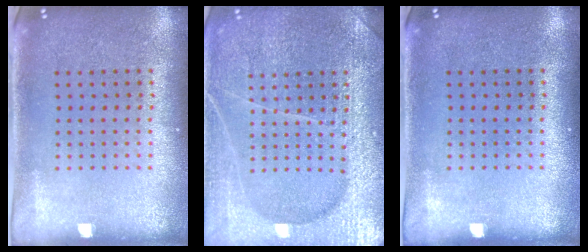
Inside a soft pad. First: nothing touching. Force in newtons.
{"total": 6.6, "press": 6.6, "slide": 0.8}
{"total": 0.0}